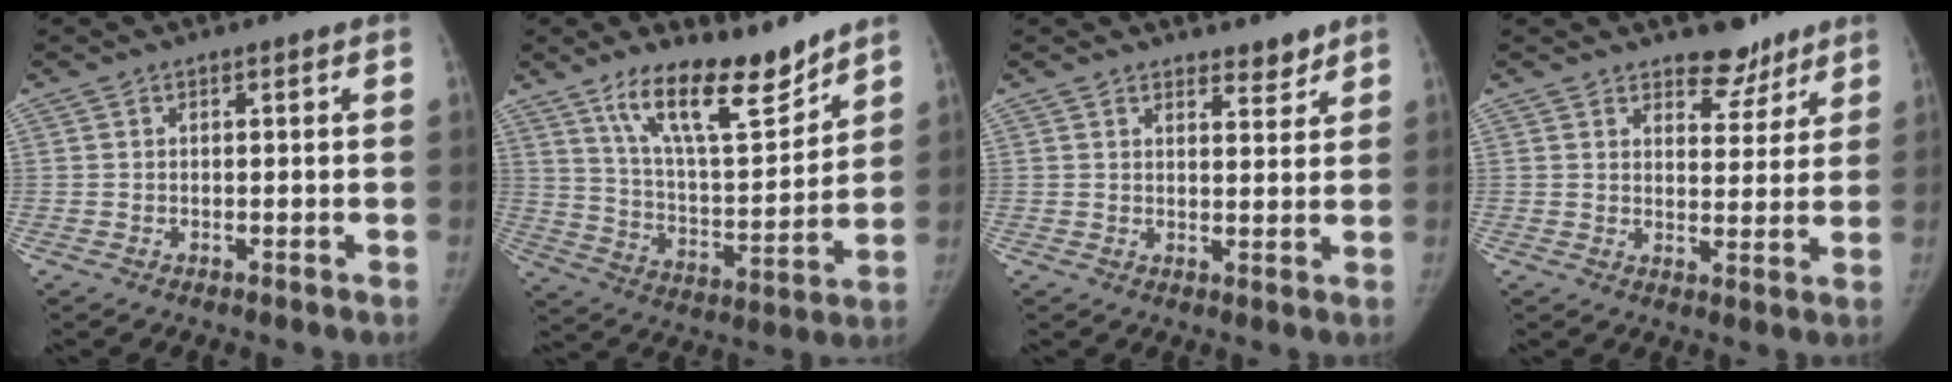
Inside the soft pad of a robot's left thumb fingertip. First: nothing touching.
{"total": 16.5, "force": [12.3, 4.8, 10.0], "torque": [-0.133, -0.084, 0.219]}
{"total": 3.1, "force": [2.8, 1.2, 0.9], "torque": [0.004, -0.022, 0.041]}
{"total": 6.3, "force": [5.0, 3.3, 2.0], "torque": [0.007, -0.034, 0.075]}